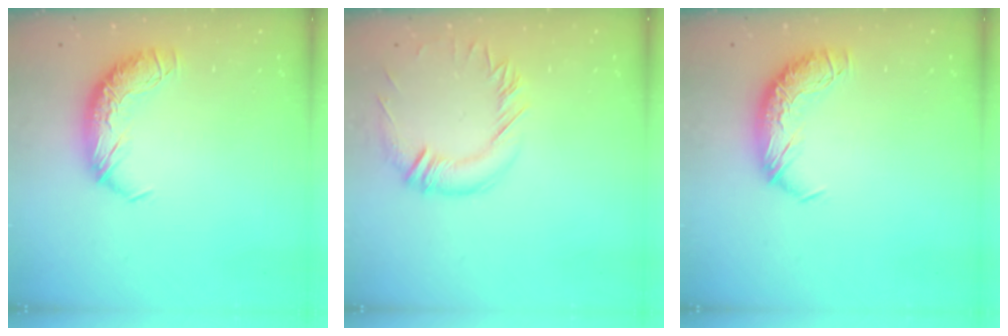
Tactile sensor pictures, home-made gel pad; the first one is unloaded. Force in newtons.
{"total": 0.8, "press": 0.2, "slide": 0.8}
{"total": 0.0}